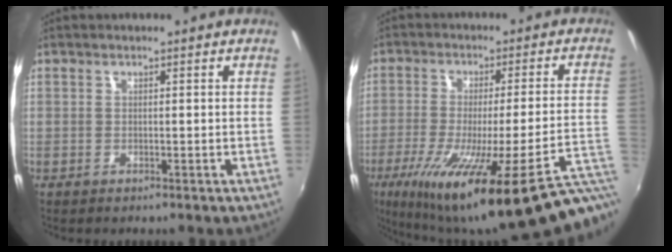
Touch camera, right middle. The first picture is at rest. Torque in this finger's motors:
{"motor_torque": [1.34, -0.79, 1.05, 0.21]}